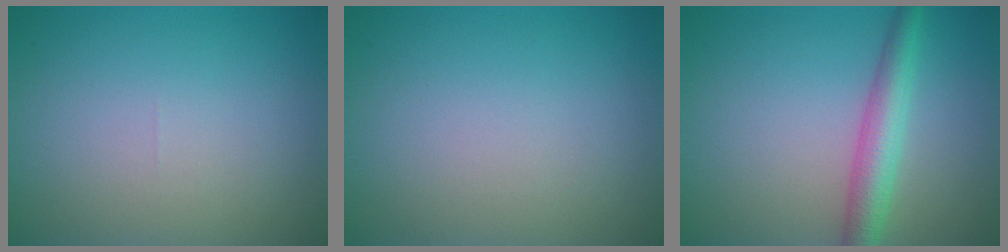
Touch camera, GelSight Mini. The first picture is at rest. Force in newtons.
{"total": 0.0}
{"total": 3.9, "press": 3.9, "slide": 0.0}